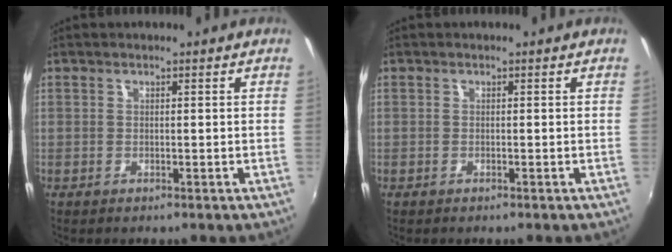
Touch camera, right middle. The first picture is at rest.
{"total": 0.0}